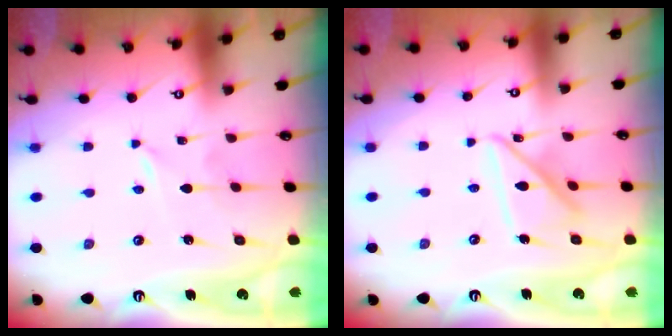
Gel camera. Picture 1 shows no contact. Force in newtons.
{"total": 14.0, "press": 13.9, "slide": 1.4}